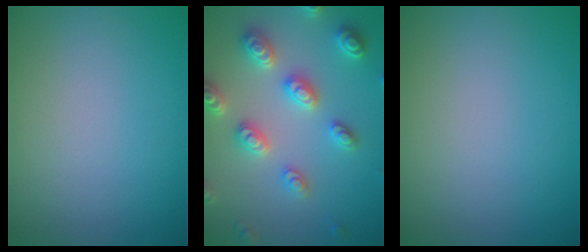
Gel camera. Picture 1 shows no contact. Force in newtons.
{"total": 5.2, "press": 5.0, "slide": 1.2}
{"total": 0.0}